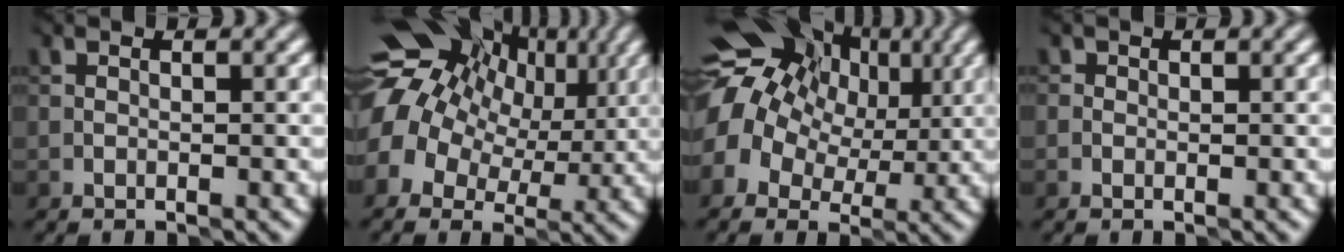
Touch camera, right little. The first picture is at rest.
{"total": 15.1, "force": [4.0, 11.9, 8.3], "torque": [-0.158, 0.028, 0.060]}
{"total": 14.4, "force": [3.9, 11.5, 7.8], "torque": [-0.152, 0.029, 0.054]}
{"total": 0.0}